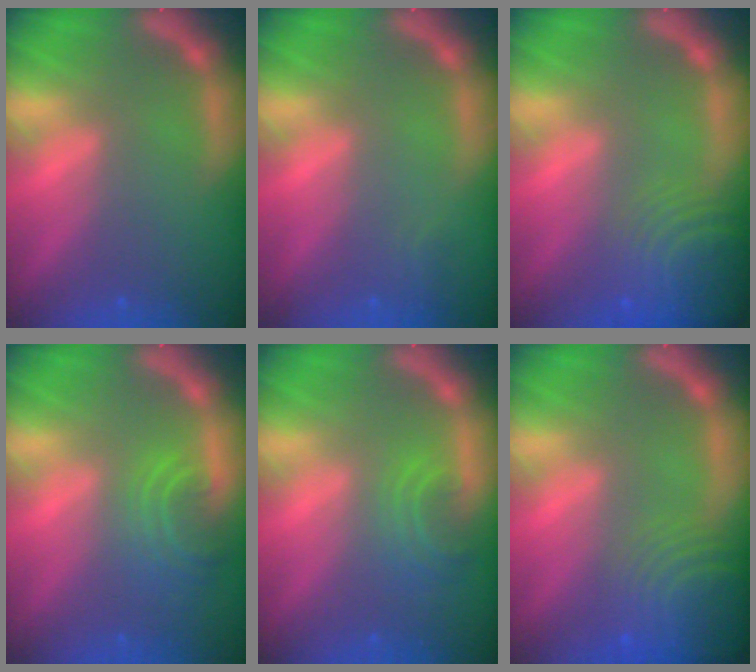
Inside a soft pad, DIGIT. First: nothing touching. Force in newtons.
{"total": 0.9}
{"total": 9.5}
{"total": 4.0}
{"total": 2.9}
{"total": 10.1}